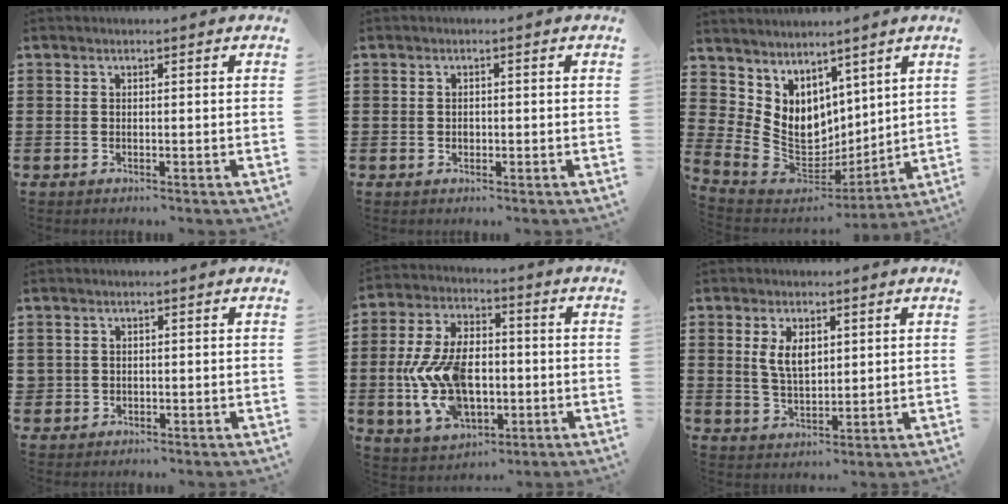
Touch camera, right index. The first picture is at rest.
{"total": 0.9, "force": [0.0, 0.7, 0.6], "torque": [-0.014, 0.002, 0.001]}
{"total": 7.2, "force": [2.7, 6.5, 1.6], "torque": [-0.084, -0.043, 0.060]}
{"total": 1.0, "force": [0.2, 1.0, 0.2], "torque": [-0.008, 0.003, 0.003]}
{"total": 13.7, "force": [-1.7, 8.2, 10.9], "torque": [-0.247, 0.001, -0.027]}
{"total": 4.9, "force": [1.7, 2.6, 3.8], "torque": [-0.075, 0.005, 0.027]}